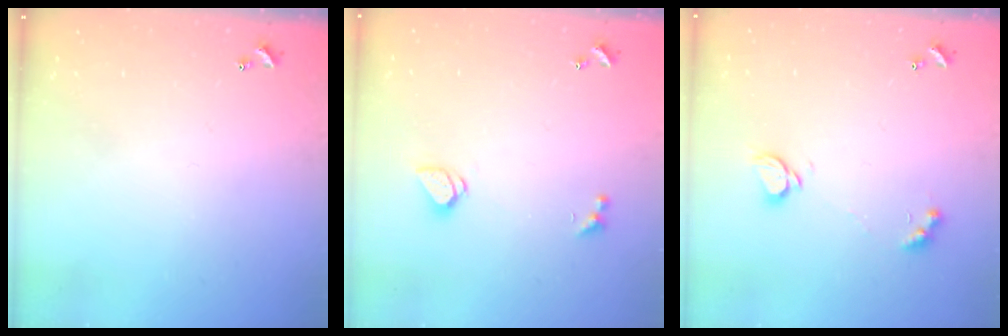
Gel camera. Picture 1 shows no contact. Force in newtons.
{"total": 1.5, "press": 1.4, "slide": 0.5}
{"total": 2.1, "press": 2.1, "slide": 0.3}